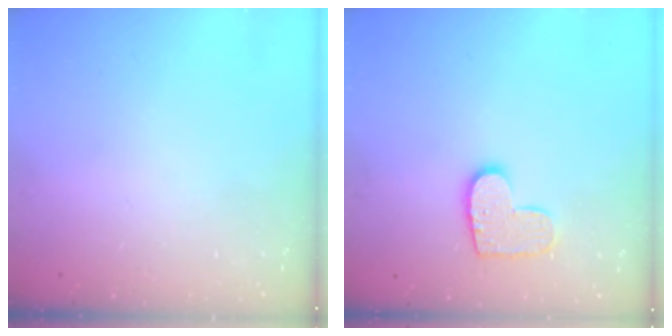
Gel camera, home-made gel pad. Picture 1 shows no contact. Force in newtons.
{"total": 10.2, "press": 10.1, "slide": 0.5}